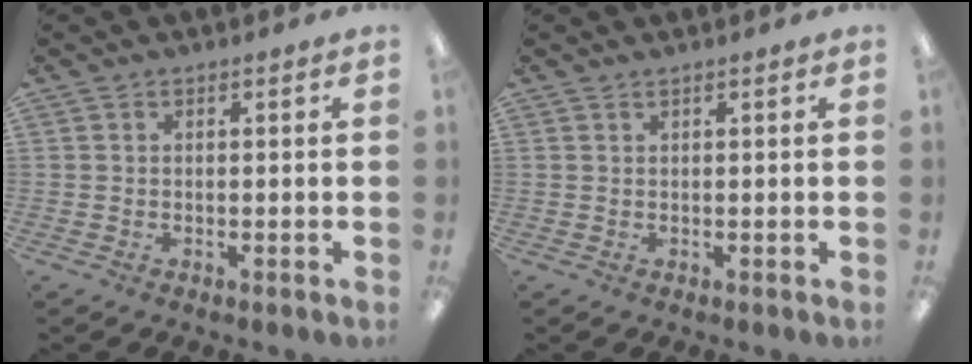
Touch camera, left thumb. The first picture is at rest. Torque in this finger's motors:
{"motor_torque": [0.03, 0.01, -0.10, 0.02, 0.01]}